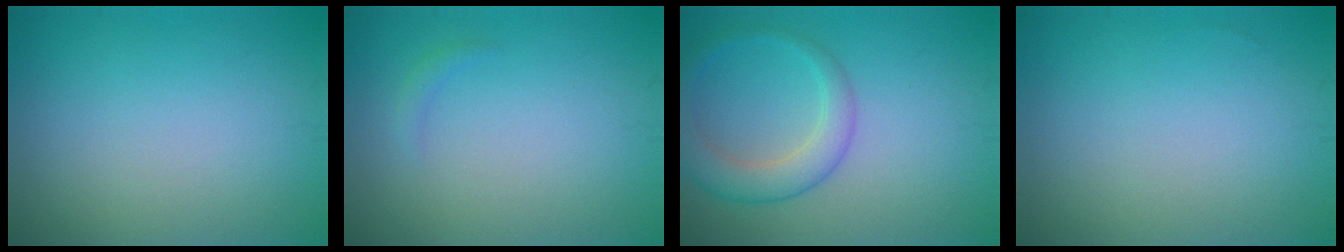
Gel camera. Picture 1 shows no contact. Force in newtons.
{"total": 0.7, "press": 0.7, "slide": 0.1}
{"total": 4.1, "press": 4.0, "slide": 0.3}
{"total": 0.0}